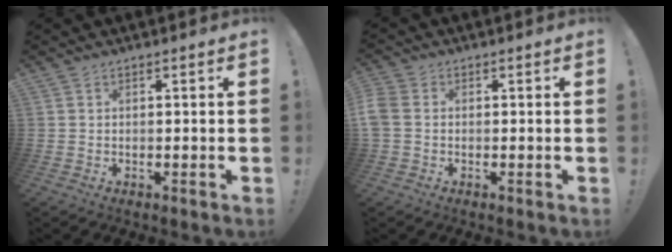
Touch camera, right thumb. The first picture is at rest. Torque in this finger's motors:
{"motor_torque": [1.28, 1.12, 1.01, -0.30, 0.07]}